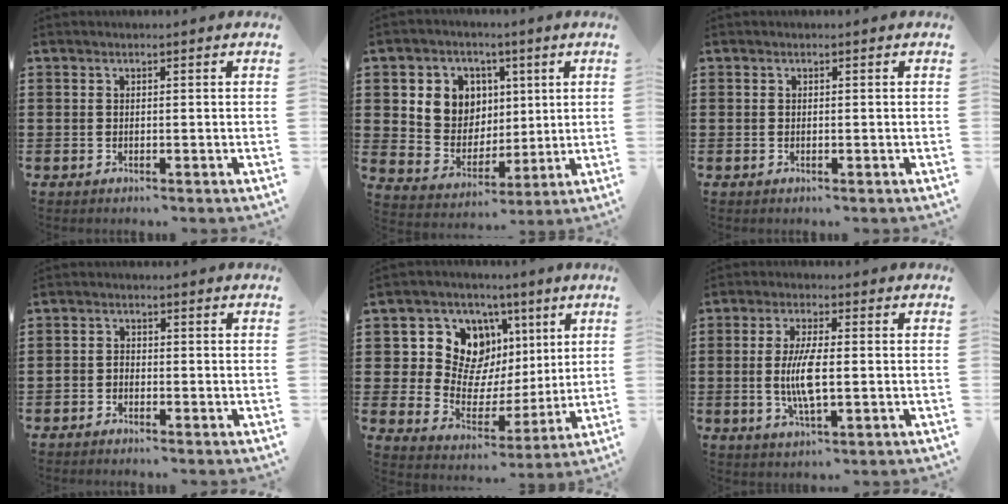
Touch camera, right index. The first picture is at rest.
{"total": 7.5, "force": [2.5, 7.0, 1.1], "torque": [-0.057, -0.004, 0.046]}
{"total": 0.0}
{"total": 1.3, "force": [-1.2, 0.5, 0.2], "torque": [-0.009, 0.001, -0.025]}
{"total": 12.5, "force": [4.9, 9.9, 5.8], "torque": [-0.136, -0.011, 0.099]}
{"total": 6.8, "force": [-0.5, 2.0, 6.4], "torque": [-0.143, -0.006, -0.019]}